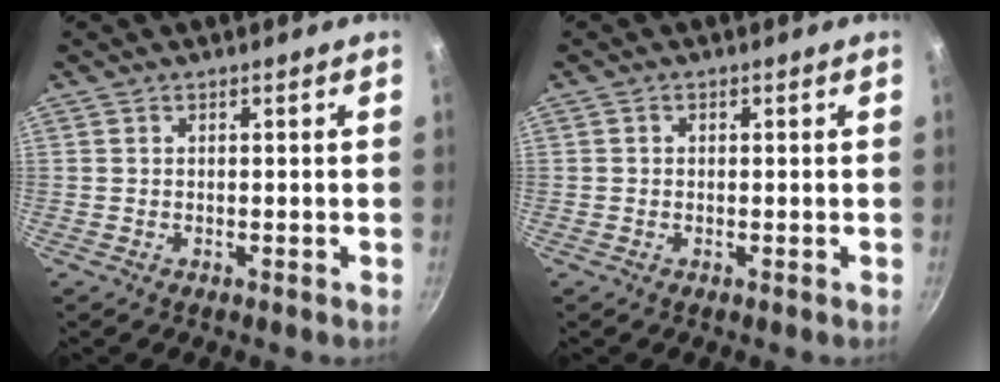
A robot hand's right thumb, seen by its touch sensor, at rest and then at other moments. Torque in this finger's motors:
{"motor_torque": [-0.42, 0.12, -0.08, 0.14, 0.06]}